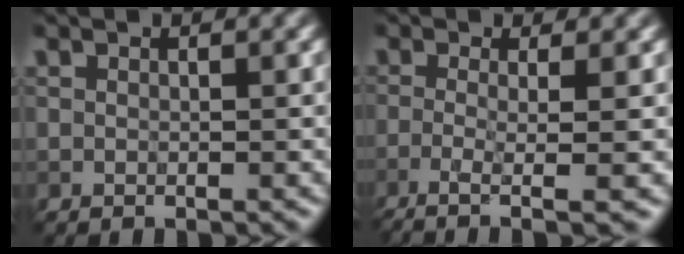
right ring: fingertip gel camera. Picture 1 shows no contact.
{"total": 5.0, "force": [-1.5, 1.3, 4.6], "torque": [-0.074, -0.007, -0.036]}